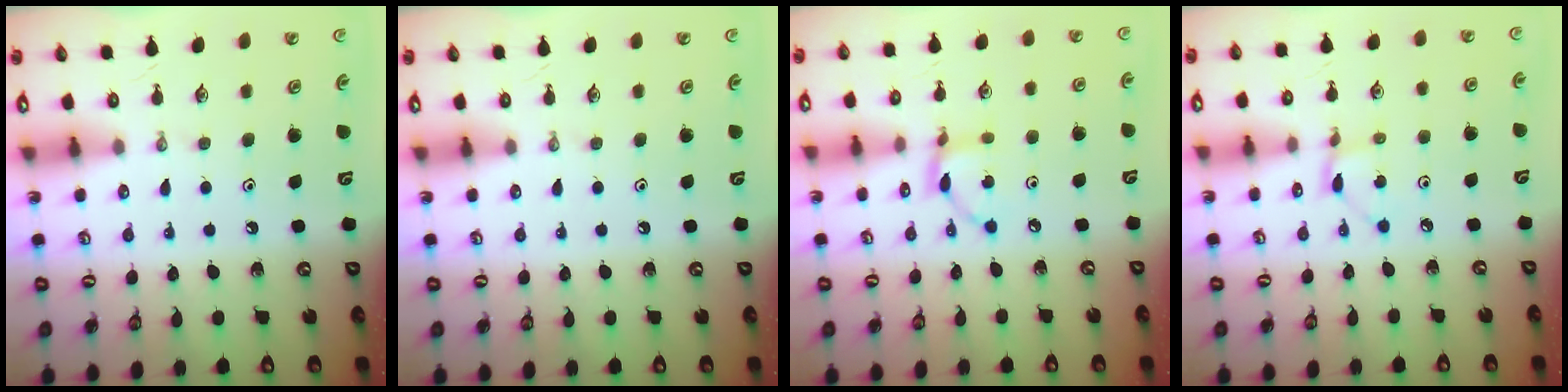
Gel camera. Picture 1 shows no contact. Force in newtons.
{"total": 0.0}
{"total": 5.7, "press": 5.7, "slide": 0.2}
{"total": 1.8, "press": 1.8, "slide": 0.3}